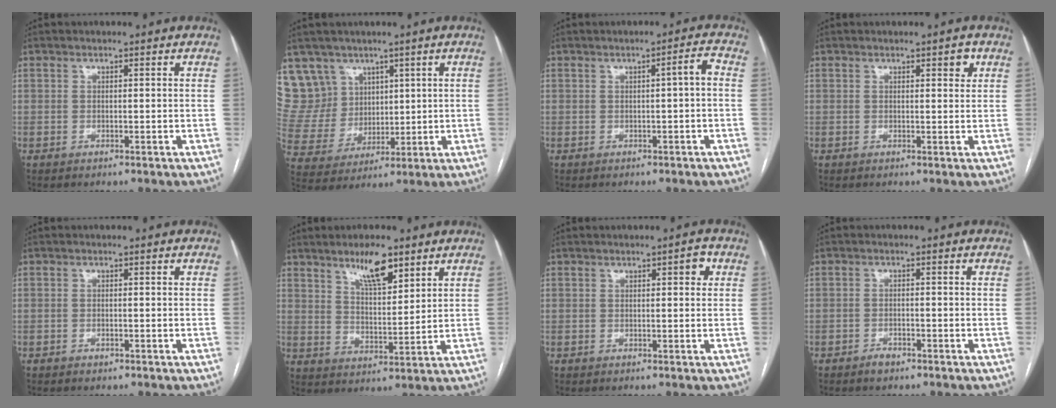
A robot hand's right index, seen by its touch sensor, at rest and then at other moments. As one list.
[{"total": 10.0, "force": [6.5, 7.7, 0.5], "torque": [-0.022, 0.035, 0.145]}, {"total": 2.3, "force": [-0.1, 0.0, 2.3], "torque": [-0.031, 0.006, 0.000]}, {"total": 1.9, "force": [1.0, 0.5, 1.5], "torque": [-0.019, 0.001, 0.012]}, {"total": 0.7, "force": [-0.5, 0.3, 0.4], "torque": [-0.009, 0.000, -0.005]}, {"total": 7.7, "force": [5.3, 2.1, 5.3], "torque": [-0.095, -0.002, 0.096]}, {"total": 2.0, "force": [0.7, 0.6, 1.7], "torque": [-0.020, 0.004, 0.008]}, {"total": 1.9, "force": [-1.5, 0.8, 0.8], "torque": [-0.017, 0.001, -0.022]}]